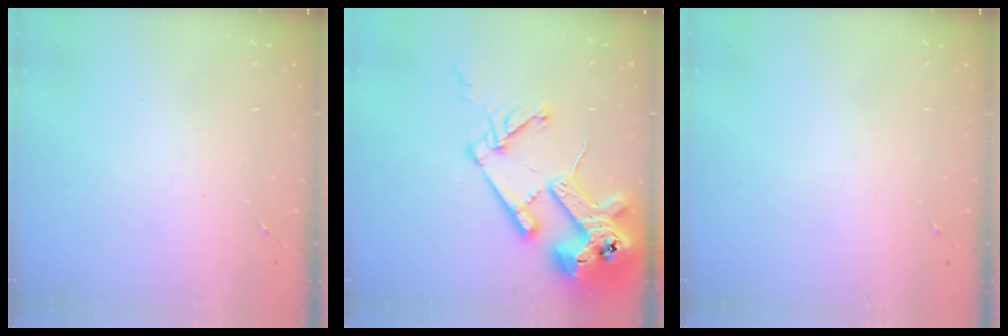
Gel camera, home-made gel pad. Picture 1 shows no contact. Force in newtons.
{"total": 21.7, "press": 21.5, "slide": 2.7}
{"total": 0.0}